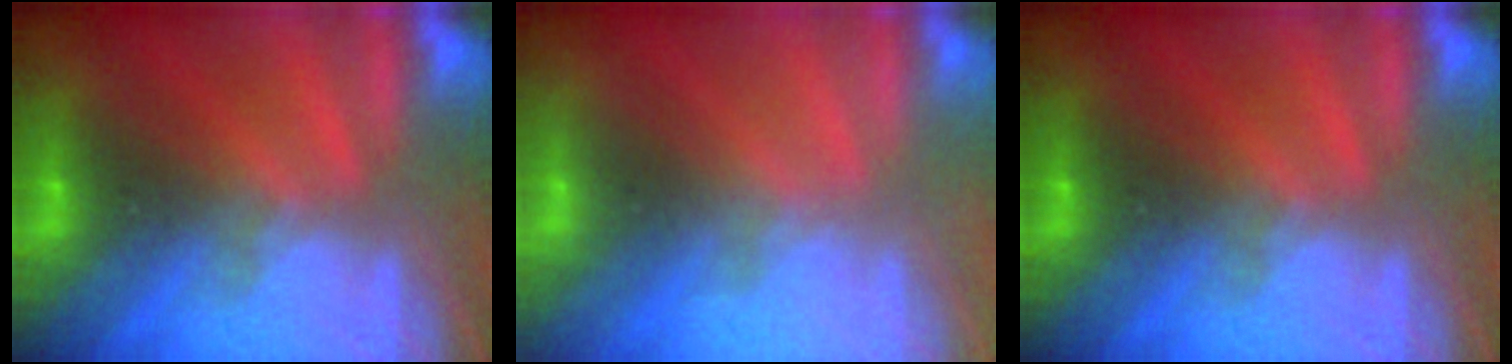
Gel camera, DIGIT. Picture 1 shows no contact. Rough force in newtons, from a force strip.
{"total": 2.1}
{"total": 0.0}